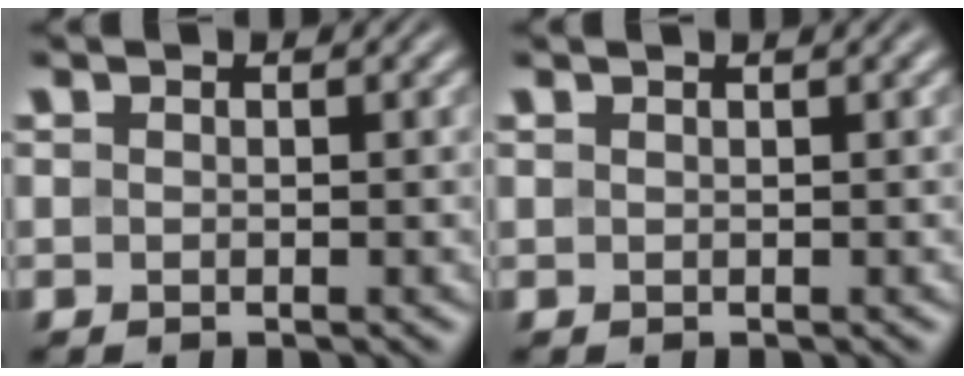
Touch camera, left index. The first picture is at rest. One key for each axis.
{"total": 1.0, "fx": 0.8, "fy": 0.3, "fz": 0.5, "tx": -0.006, "ty": 0.002, "tz": 0.009}